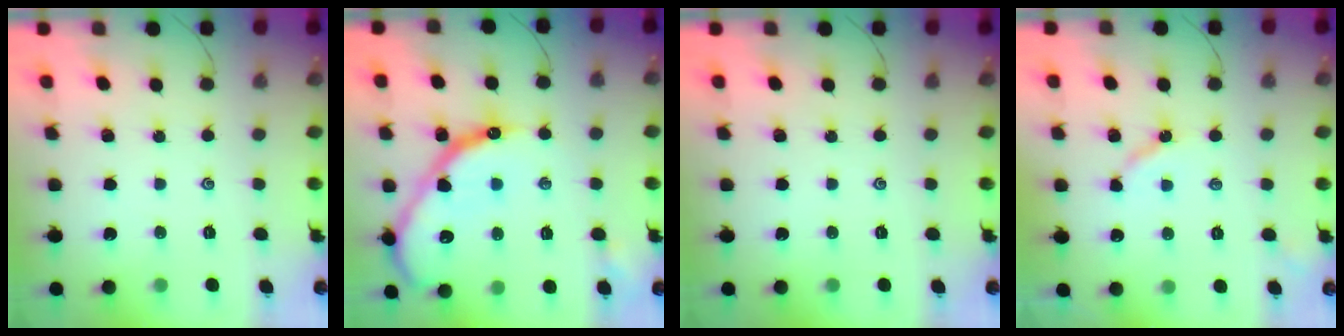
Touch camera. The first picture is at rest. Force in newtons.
{"total": 19.8, "press": 19.7, "slide": 1.6}
{"total": 0.0}
{"total": 4.9, "press": 4.8, "slide": 0.4}